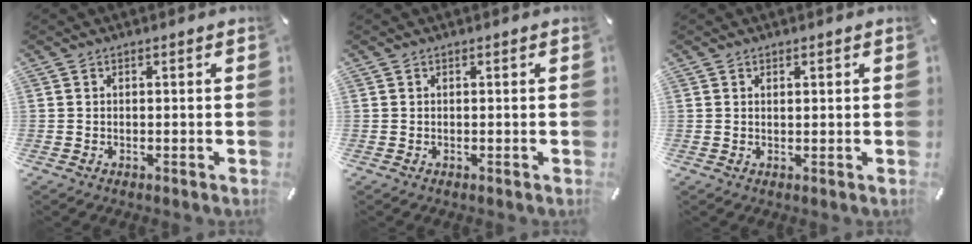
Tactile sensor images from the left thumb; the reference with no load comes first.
{"total": 0.0}
{"total": 0.6, "force": [0.4, 0.3, 0.4], "torque": [-0.008, 0.001, 0.007]}